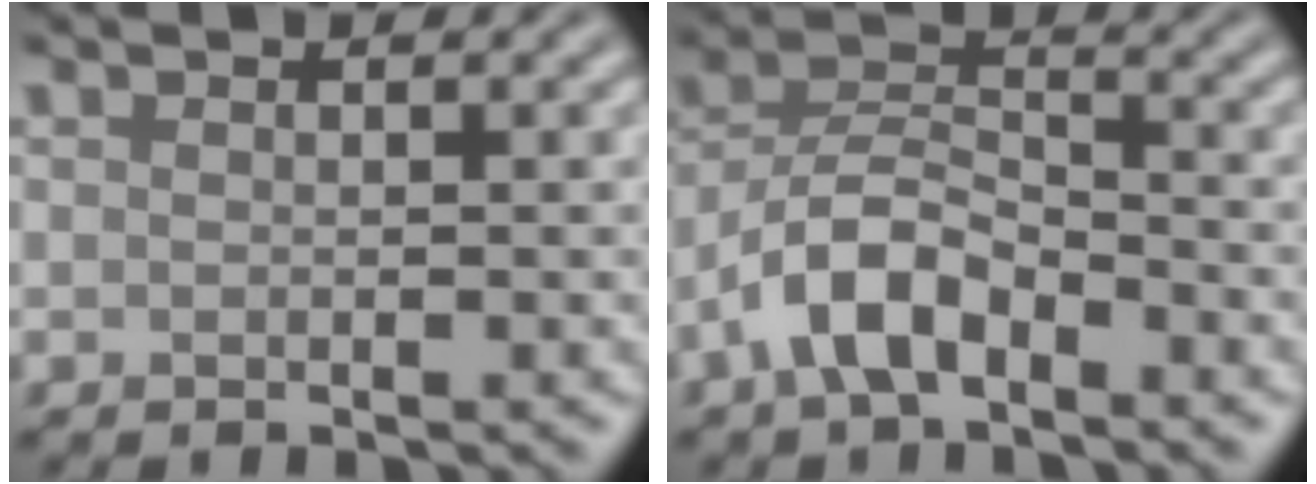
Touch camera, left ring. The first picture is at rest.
{"total": 5.6, "force": [-3.2, 2.6, 3.8], "torque": [-0.066, 0.013, -0.069]}